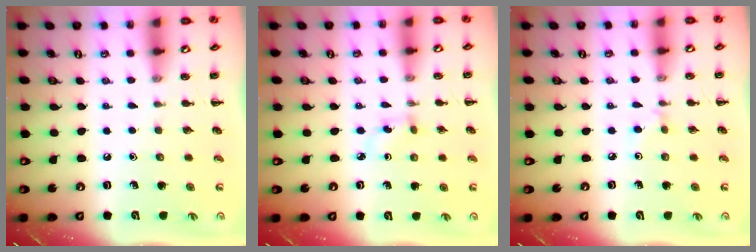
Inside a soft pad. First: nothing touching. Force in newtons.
{"total": 2.9, "press": 2.7, "slide": 1.1}
{"total": 2.8, "press": 2.6, "slide": 1.0}